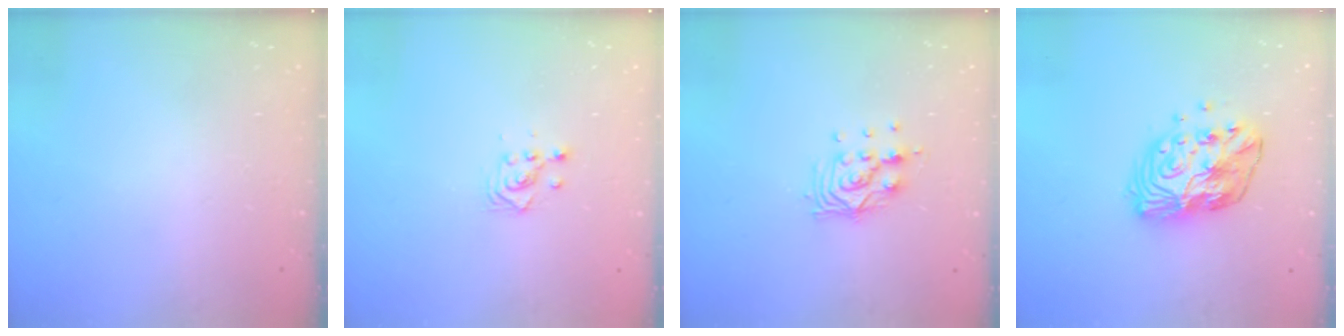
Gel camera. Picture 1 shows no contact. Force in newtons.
{"total": 3.2, "press": 3.2, "slide": 0.2}
{"total": 10.7, "press": 10.7, "slide": 0.7}
{"total": 13.5, "press": 13.5, "slide": 1.0}